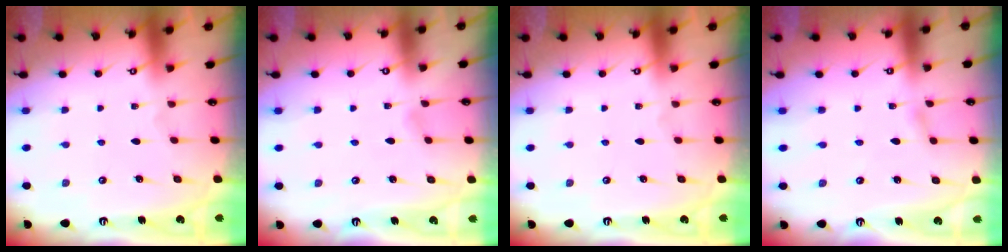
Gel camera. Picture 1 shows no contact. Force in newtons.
{"total": 1.7, "press": 1.7, "slide": 0.2}
{"total": 0.0}
{"total": 1.9, "press": 1.9, "slide": 0.2}